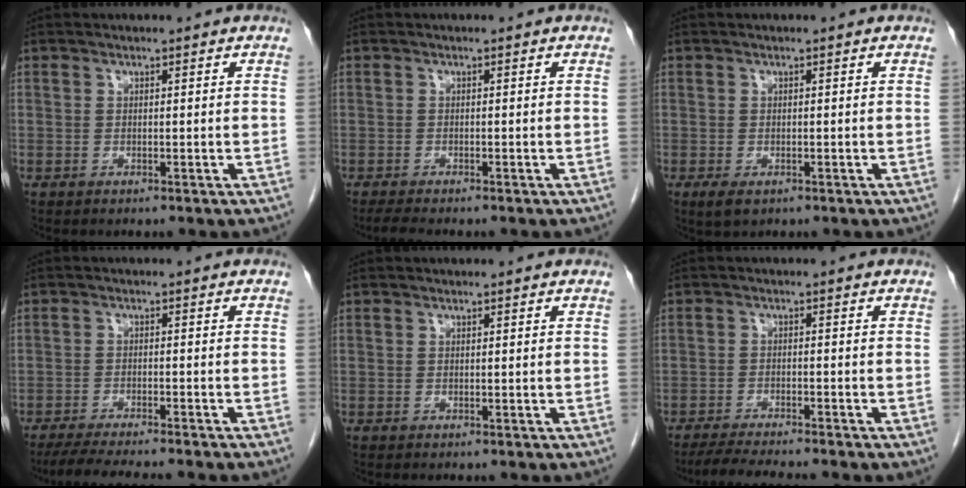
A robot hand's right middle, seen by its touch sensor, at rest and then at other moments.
{"total": 2.8, "force": [-2.4, -0.1, 1.5], "torque": [-0.032, -0.011, -0.039]}
{"total": 2.1, "force": [-1.1, 1.0, 1.5], "torque": [-0.031, -0.004, -0.012]}
{"total": 9.2, "force": [-8.0, -0.1, 4.6], "torque": [-0.059, -0.019, -0.124]}
{"total": 0.0}
{"total": 6.7, "force": [-5.9, -0.2, 3.1], "torque": [-0.047, -0.016, -0.096]}